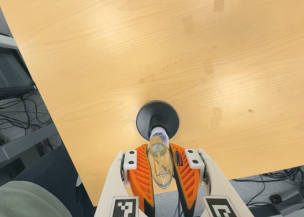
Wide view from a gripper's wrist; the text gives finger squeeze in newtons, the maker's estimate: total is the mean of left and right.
{"total": 21.1, "left": 23.1, "right": 19.2}